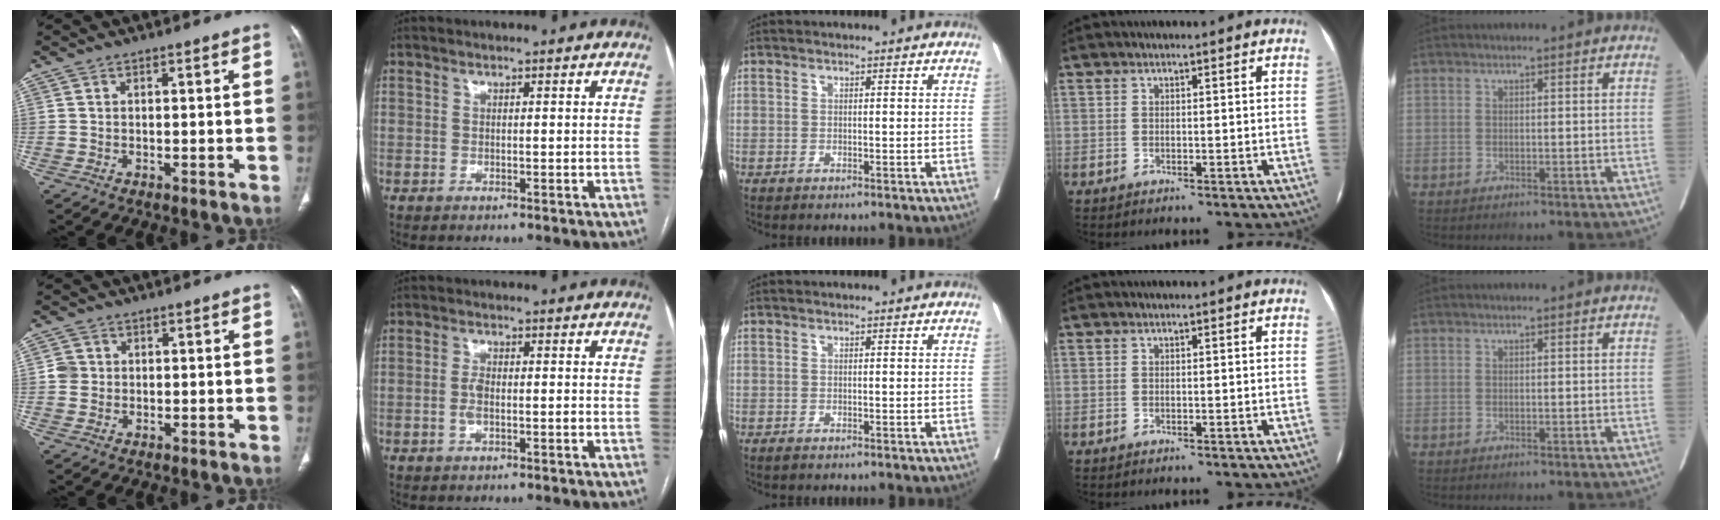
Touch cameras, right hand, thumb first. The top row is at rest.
{"thumb": {"total": 2.7, "force": [0.2, 2.6, 0.8], "torque": [0.002, 0.005, 0.002]}, "index": {"total": 2.6, "force": [-0.6, 1.0, 2.3], "torque": [-0.054, 0.003, -0.010]}}